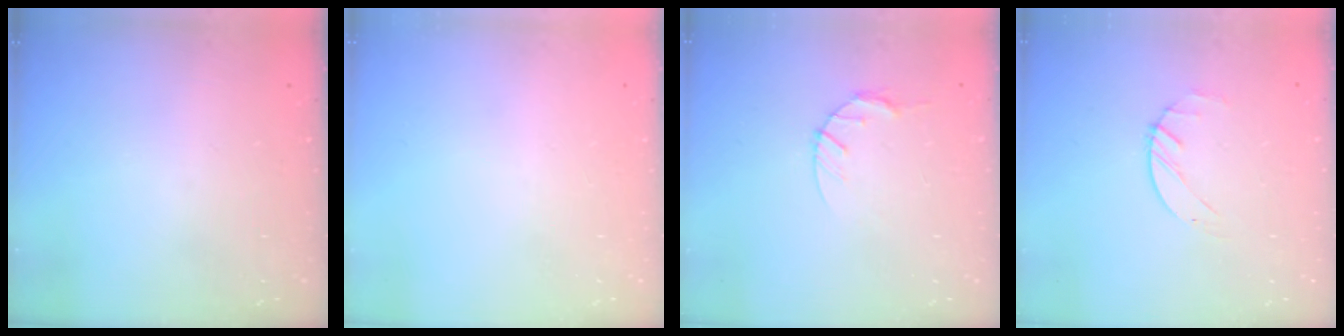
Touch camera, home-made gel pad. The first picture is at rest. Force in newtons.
{"total": 0.0}
{"total": 4.6, "press": 4.6, "slide": 0.6}
{"total": 1.4, "press": 1.3, "slide": 0.2}